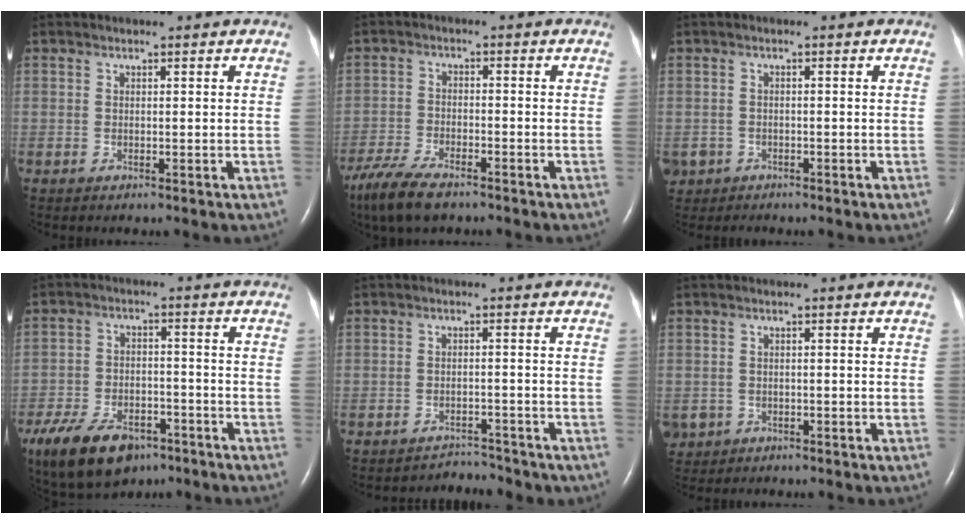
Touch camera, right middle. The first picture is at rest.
{"total": 8.9, "force": [-6.8, 2.5, 5.2], "torque": [-0.104, -0.020, -0.123]}
{"total": 4.0, "force": [-2.6, 3.1, 0.2], "torque": [-0.013, 0.004, -0.045]}
{"total": 13.9, "force": [-9.0, 7.3, 7.6], "torque": [-0.163, -0.010, -0.149]}
{"total": 3.9, "force": [-3.6, 1.0, -0.8], "torque": [0.012, 0.008, -0.052]}
{"total": 3.6, "force": [-1.9, 3.0, 0.4], "torque": [-0.012, 0.004, -0.033]}